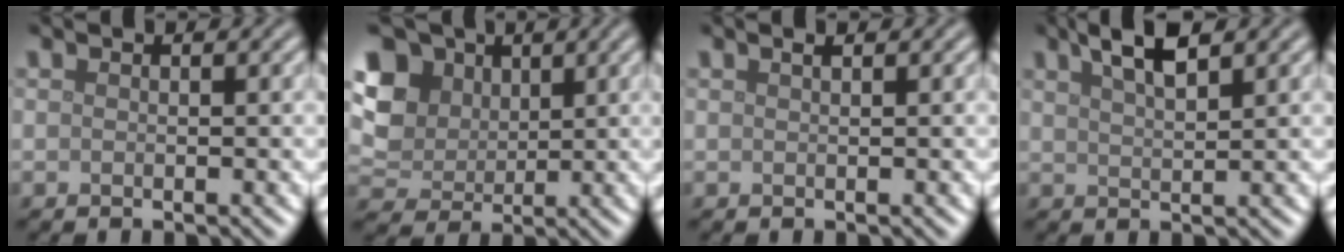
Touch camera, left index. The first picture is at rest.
{"total": 7.1, "force": [2.9, 5.4, 3.4], "torque": [-0.102, 0.014, 0.038]}
{"total": 0.7, "force": [0.4, 0.1, 0.5], "torque": [-0.009, 0.003, 0.008]}
{"total": 3.6, "force": [2.4, 0.9, 2.6], "torque": [-0.046, 0.008, 0.043]}